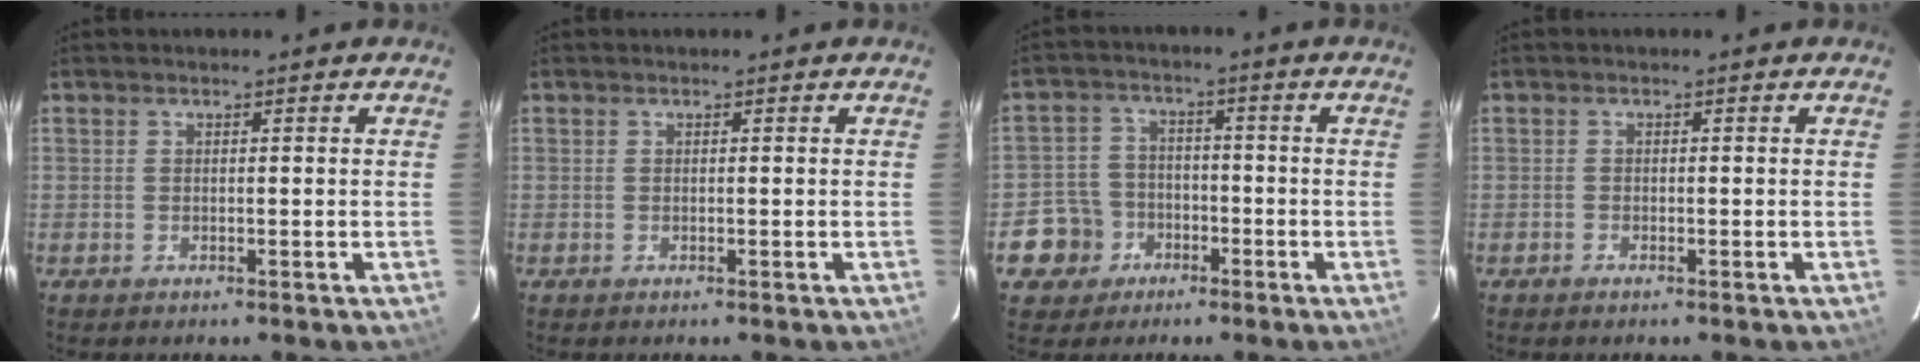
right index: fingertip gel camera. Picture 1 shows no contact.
{"total": 0.0}
{"total": 7.7, "force": [-3.4, 6.9, 1.1], "torque": [-0.049, 0.027, -0.052]}
{"total": 0.7, "force": [-0.6, 0.3, 0.1], "torque": [-0.004, 0.002, -0.012]}